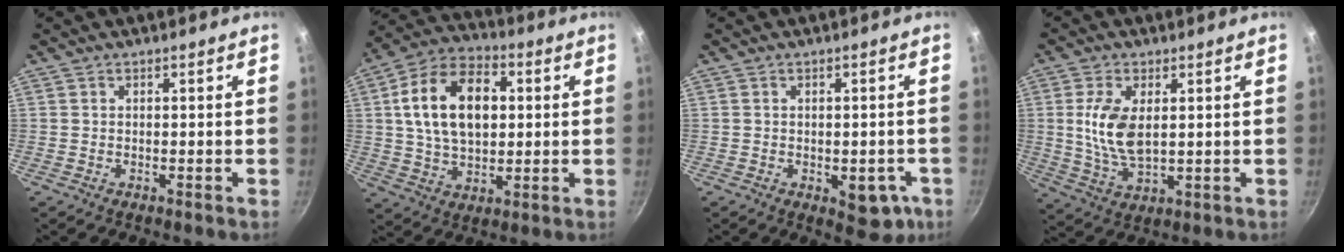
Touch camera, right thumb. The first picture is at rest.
{"total": 17.3, "force": [3.0, 11.0, 13.0], "torque": [-0.199, 0.013, 0.042]}
{"total": 6.9, "force": [-2.3, 3.8, 5.4], "torque": [-0.034, 0.011, -0.021]}
{"total": 9.7, "force": [1.6, 5.0, 8.2], "torque": [-0.161, -0.012, 0.036]}